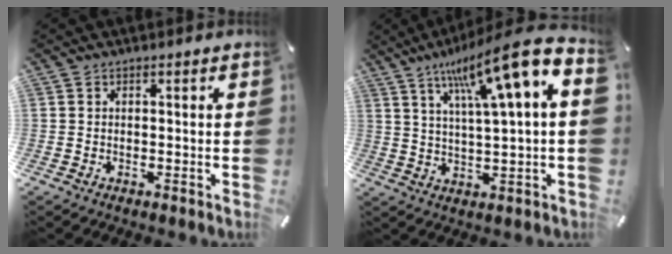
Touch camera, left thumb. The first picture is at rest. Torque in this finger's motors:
{"motor_torque": [2.10, 2.41, 1.49, -1.28, 0.30]}